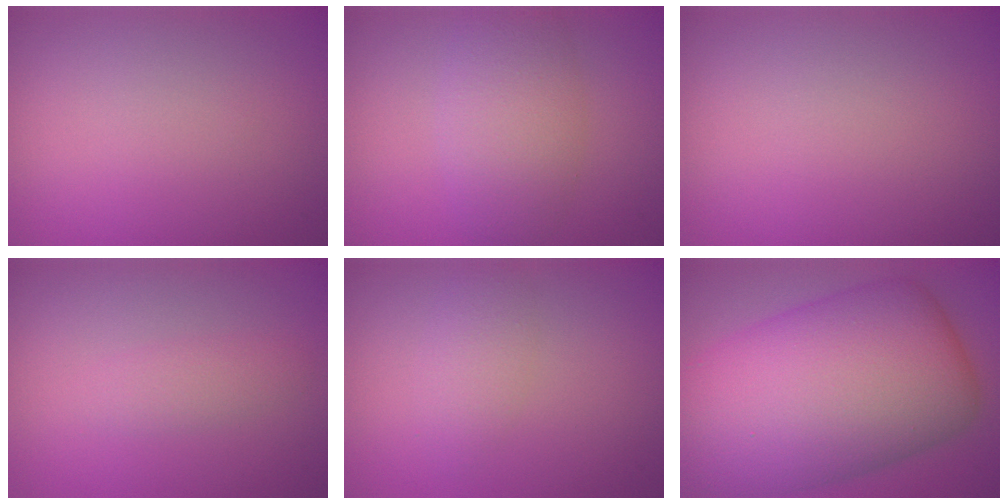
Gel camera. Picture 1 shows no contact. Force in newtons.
{"total": 4.3, "press": 4.3, "slide": 0.2}
{"total": 0.0}
{"total": 1.4, "press": 1.4, "slide": 0.0}
{"total": 1.9, "press": 1.9, "slide": 0.1}
{"total": 15.1, "press": 15.1, "slide": 0.1}